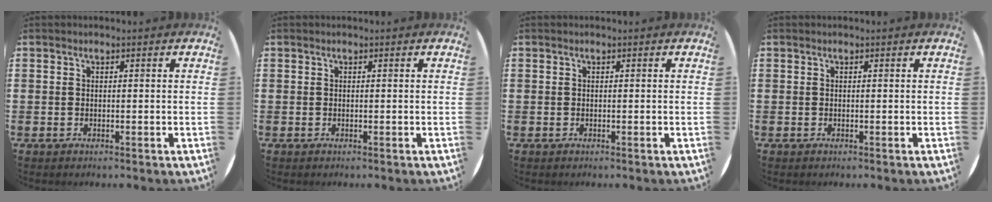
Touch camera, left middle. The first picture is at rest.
{"total": 0.0}
{"total": 0.0}
{"total": 0.0}